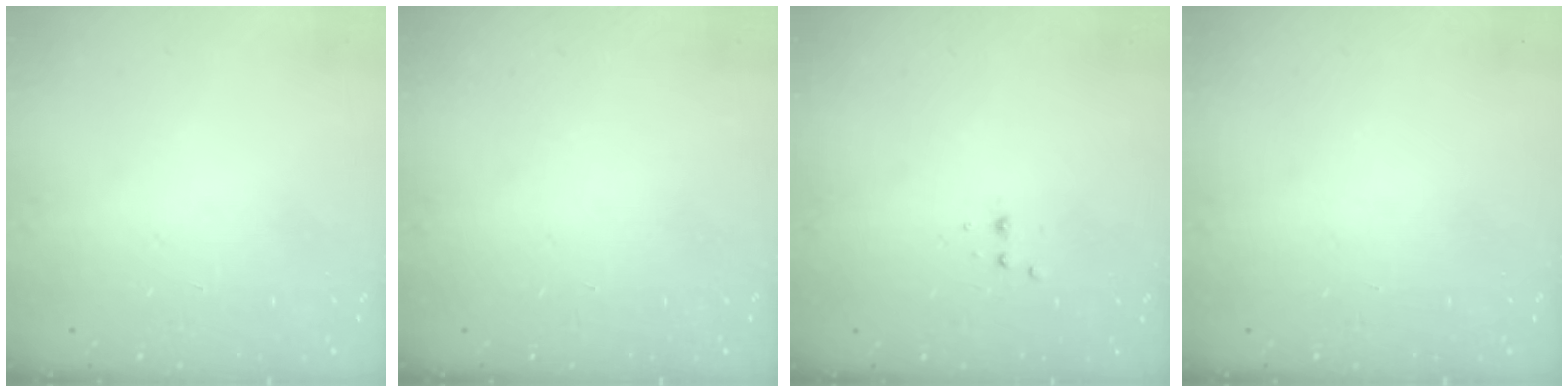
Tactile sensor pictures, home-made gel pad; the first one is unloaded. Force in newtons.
{"total": 0.0}
{"total": 2.5, "press": 2.4, "slide": 0.5}
{"total": 0.0}